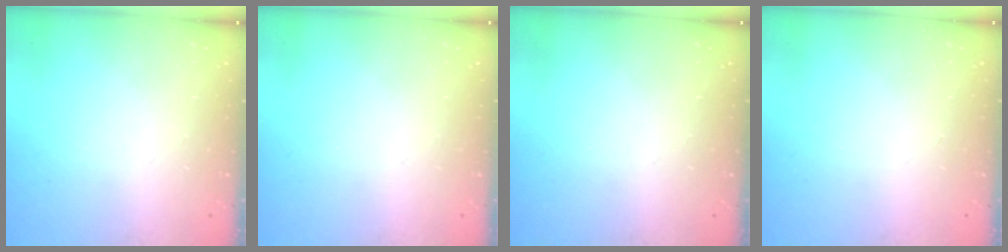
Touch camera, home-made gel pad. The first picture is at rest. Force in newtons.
{"total": 0.0}
{"total": 0.0}
{"total": 0.0}